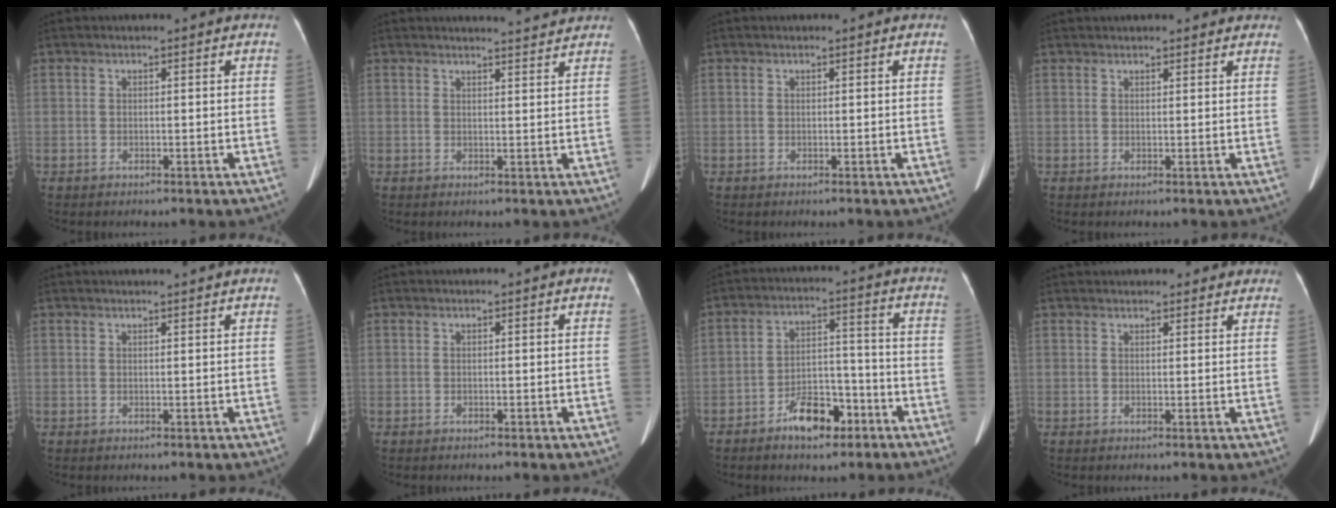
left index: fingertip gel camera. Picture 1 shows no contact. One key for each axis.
{"total": 4.4, "fx": 4.3, "fy": 0.0, "fz": 0.8, "tx": -0.017, "ty": 0.003, "tz": 0.048}
{"total": 0.0}
{"total": 5.1, "fx": 4.5, "fy": 1.5, "fz": 1.8, "tx": -0.014, "ty": 0.031, "tz": 0.053}
{"total": 2.5, "fx": 2.4, "fy": -0.1, "fz": 0.7, "tx": -0.010, "ty": 0.010, "tz": 0.029}
{"total": 0.0}
{"total": 8.0, "fx": -5.0, "fy": 3.6, "fz": 5.0, "tx": -0.091, "ty": 0.016, "tz": -0.079}
{"total": 8.9, "fx": 8.0, "fy": 2.9, "fz": 2.5, "tx": -0.008, "ty": 0.028, "tz": 0.090}